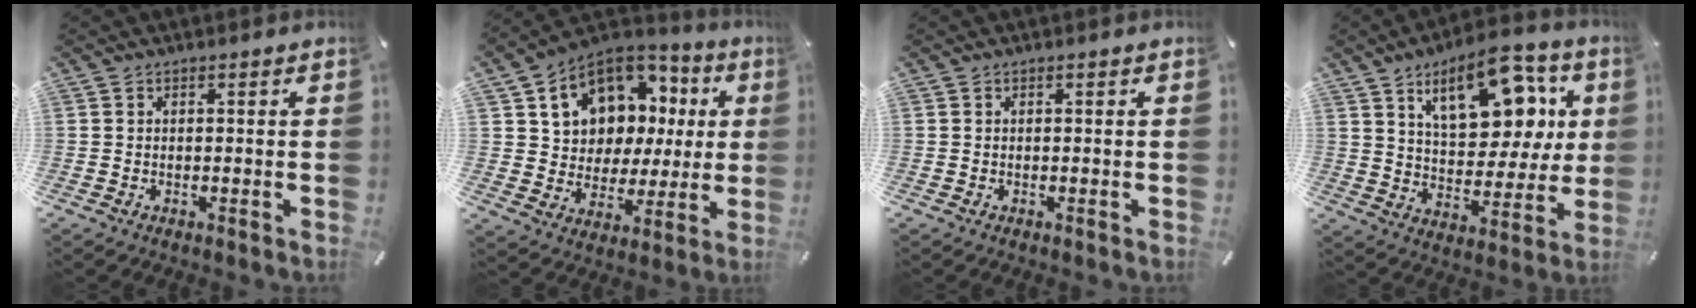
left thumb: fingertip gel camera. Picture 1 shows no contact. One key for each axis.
{"total": 11.5, "fx": 5.1, "fy": 9.6, "fz": 3.6, "tx": -0.079, "ty": -0.045, "tz": 0.106}
{"total": 0.0}
{"total": 18.1, "fx": 9.4, "fy": 9.8, "fz": 11.9, "tx": -0.186, "ty": -0.034, "tz": 0.162}